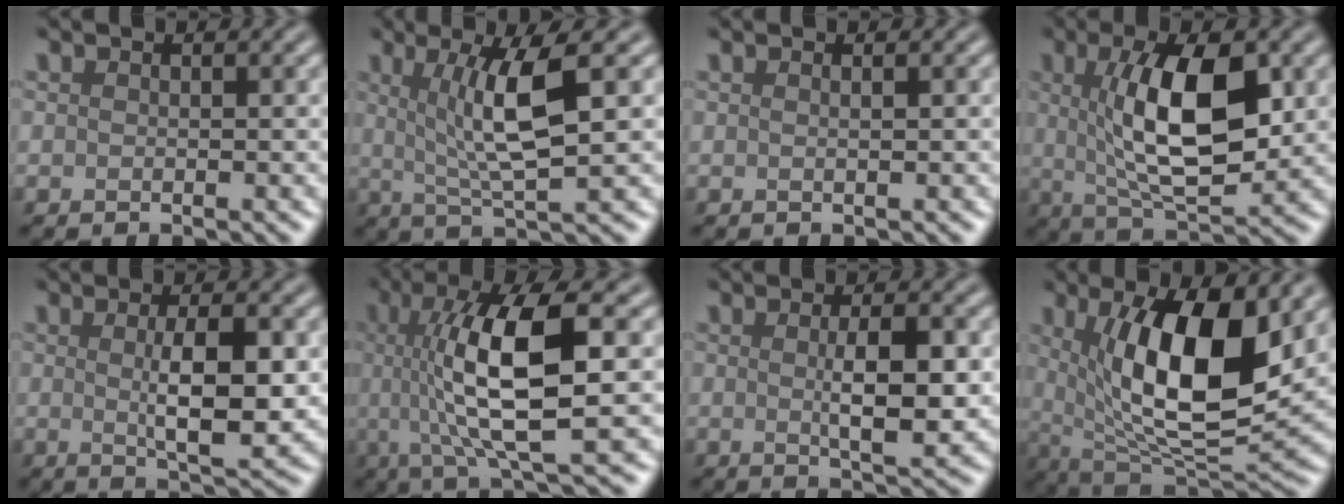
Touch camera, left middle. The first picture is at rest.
{"total": 6.3, "force": [1.3, 1.2, 6.0], "torque": [-0.110, 0.001, 0.028]}
{"total": 1.1, "force": [0.5, 0.5, 0.9], "torque": [-0.003, -0.003, -0.003]}
{"total": 9.1, "force": [1.4, 3.2, 8.4], "torque": [-0.142, -0.006, 0.027]}
{"total": 5.5, "force": [0.1, 1.4, 5.4], "torque": [-0.088, -0.003, 0.005]}
{"total": 10.0, "force": [0.8, 2.7, 9.6], "torque": [-0.162, 0.003, 0.018]}
{"total": 4.7, "force": [0.0, 1.1, 4.6], "torque": [-0.076, -0.002, 0.002]}
{"total": 12.1, "force": [2.5, 4.5, 10.9], "torque": [-0.172, -0.010, 0.046]}